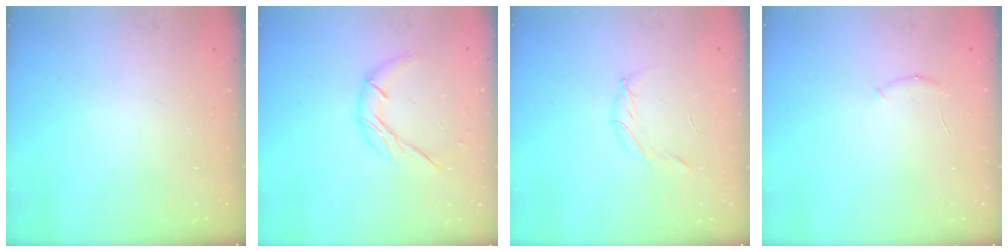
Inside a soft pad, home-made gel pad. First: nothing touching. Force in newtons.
{"total": 8.7, "press": 8.7, "slide": 0.3}
{"total": 4.0, "press": 3.8, "slide": 1.0}
{"total": 5.5, "press": 5.4, "slide": 1.3}